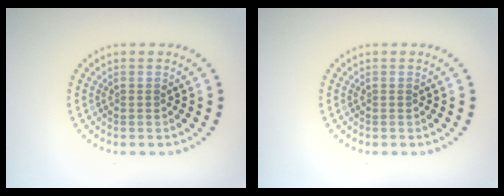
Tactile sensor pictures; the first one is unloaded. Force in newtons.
{"total": 0.0}